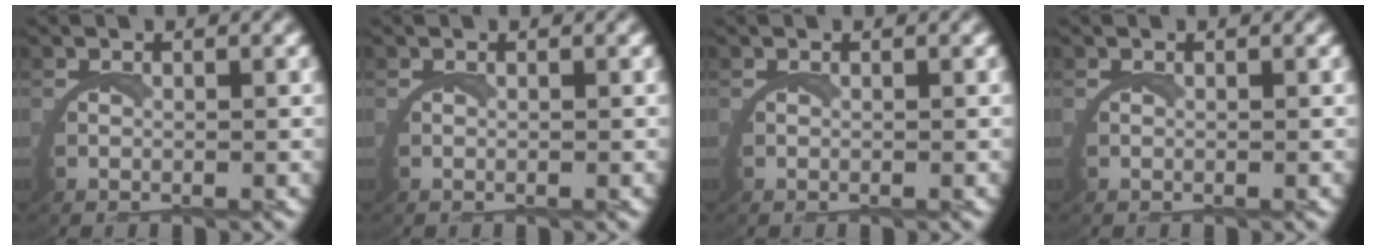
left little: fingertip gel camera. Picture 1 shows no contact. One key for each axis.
{"total": 0.0}
{"total": 0.0}
{"total": 0.0}